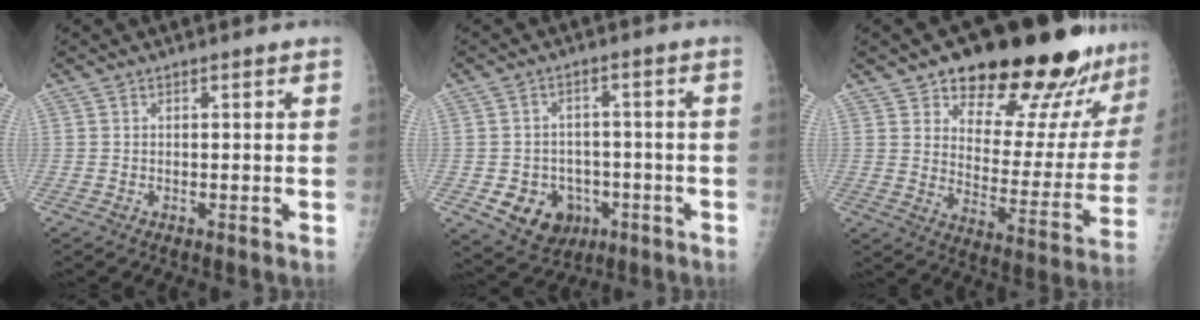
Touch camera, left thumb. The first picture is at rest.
{"total": 9.3, "force": [-3.0, 7.9, 3.8], "torque": [-0.037, 0.016, -0.033]}
{"total": 24.9, "force": [18.2, 8.9, 14.4], "torque": [-0.153, -0.099, 0.248]}